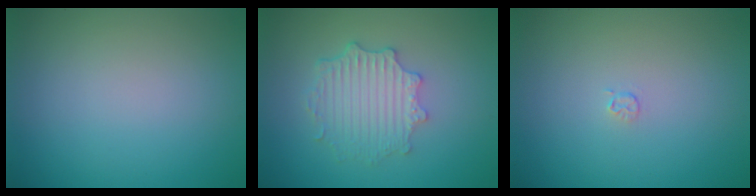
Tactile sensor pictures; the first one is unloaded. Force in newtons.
{"total": 4.0, "press": 3.2, "slide": 2.4}
{"total": 0.6, "press": 0.3, "slide": 0.6}